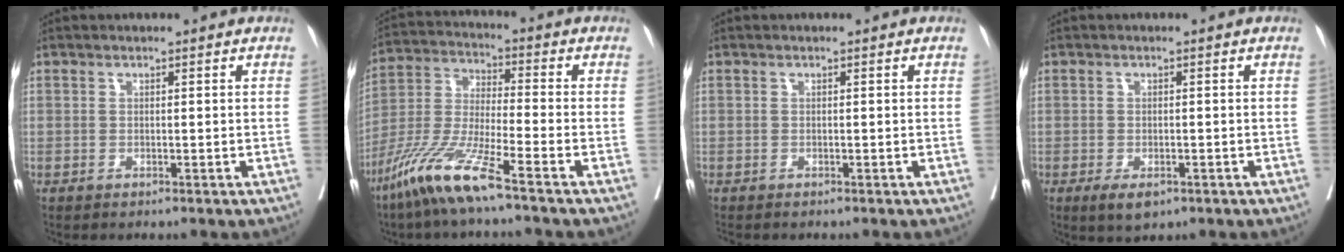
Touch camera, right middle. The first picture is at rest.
{"total": 11.3, "force": [-7.6, -0.1, 8.3], "torque": [-0.178, -0.029, -0.158]}
{"total": 1.1, "force": [-1.1, 0.3, 0.3], "torque": [-0.008, -0.003, -0.016]}
{"total": 3.6, "force": [-2.0, 1.6, 2.5], "torque": [-0.042, -0.005, -0.027]}